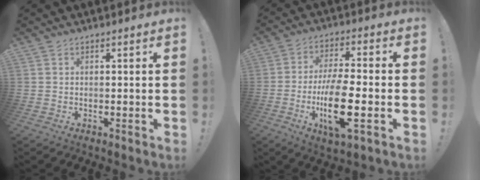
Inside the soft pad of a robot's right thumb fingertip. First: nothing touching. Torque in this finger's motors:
{"motor_torque": [2.25, 1.95, 1.53, -0.51, 0.15]}